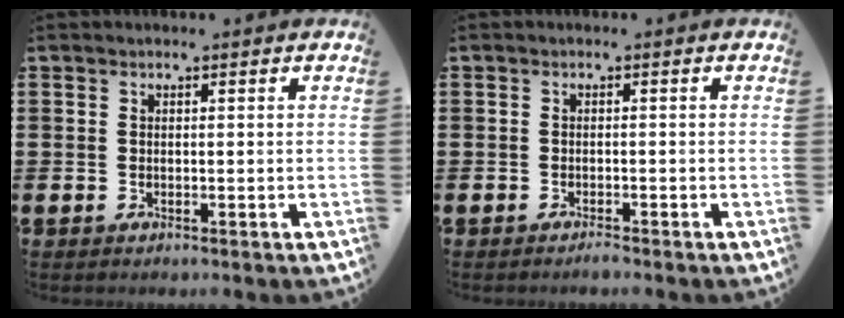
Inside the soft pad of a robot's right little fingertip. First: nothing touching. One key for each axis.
{"total": 0.8, "fx": -0.7, "fy": 0.0, "fz": 0.3, "tx": -0.006, "ty": -0.003, "tz": -0.014}